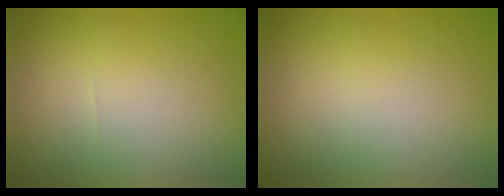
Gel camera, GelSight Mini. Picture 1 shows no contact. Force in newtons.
{"total": 0.0}